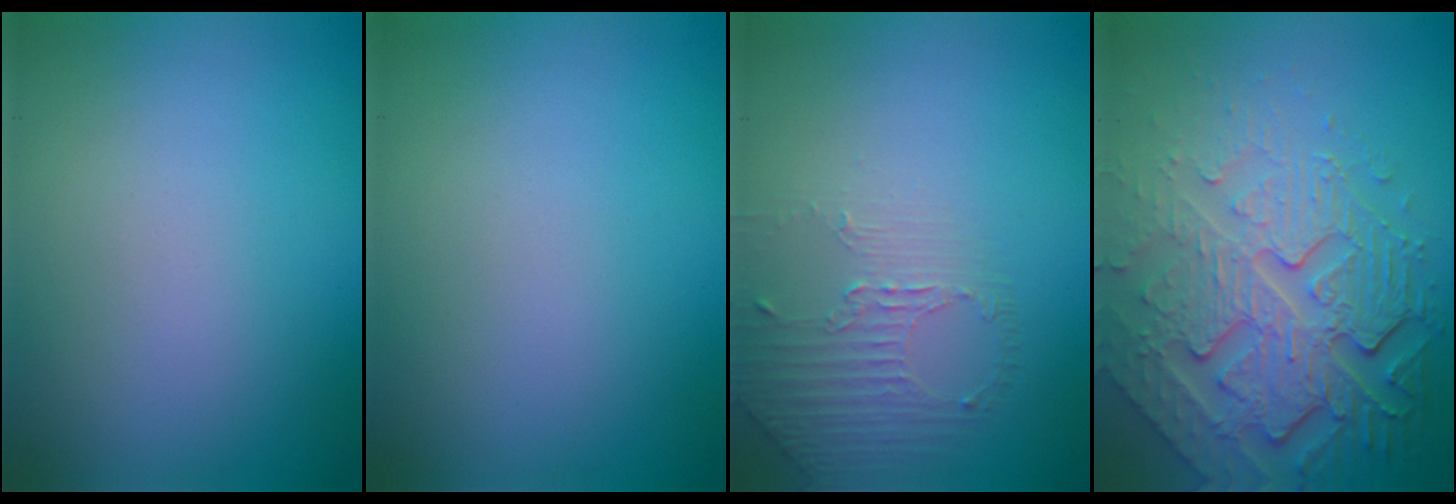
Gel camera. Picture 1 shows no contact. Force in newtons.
{"total": 0.0}
{"total": 1.4, "press": 0.8, "slide": 1.1}
{"total": 8.1, "press": 5.7, "slide": 5.8}